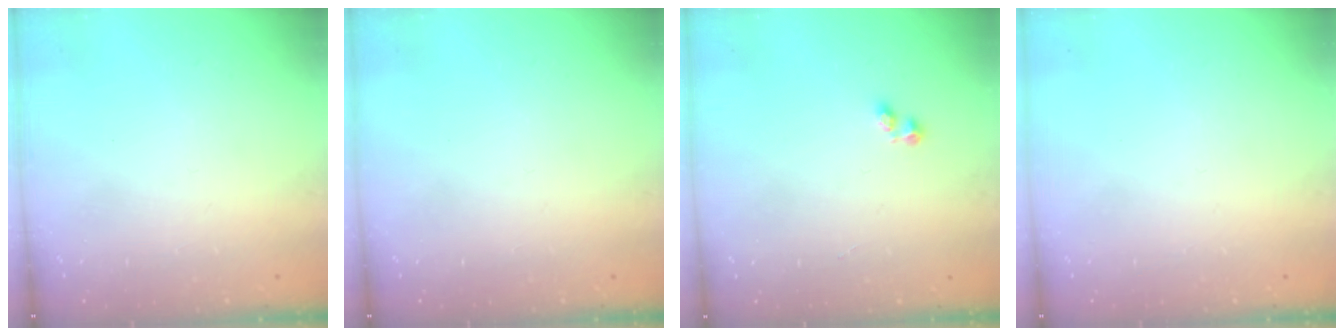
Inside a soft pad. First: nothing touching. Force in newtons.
{"total": 0.0}
{"total": 1.2, "press": 1.0, "slide": 0.6}
{"total": 0.0}